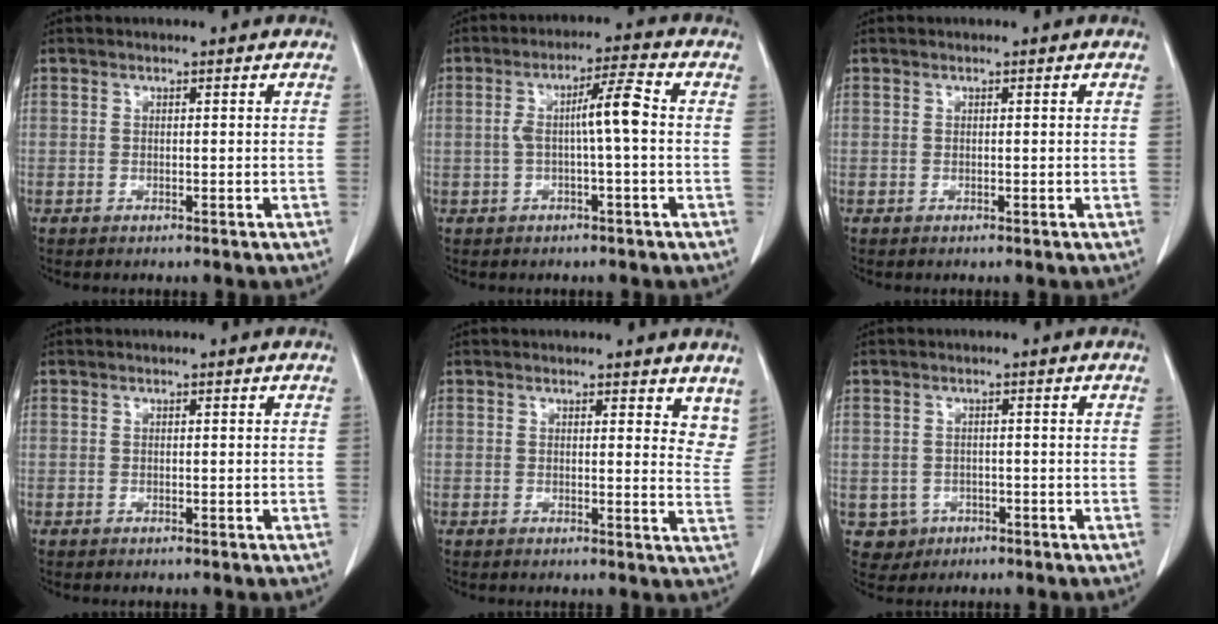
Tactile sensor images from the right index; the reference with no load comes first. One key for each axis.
{"total": 6.1, "fx": -0.1, "fy": 0.4, "fz": 6.0, "tx": -0.105, "ty": 0.020, "tz": -0.001}
{"total": 0.0}
{"total": 0.0}
{"total": 6.2, "fx": 5.4, "fy": 2.0, "fz": 2.4, "tx": -0.006, "ty": -0.026, "tz": 0.044}
{"total": 4.0, "fx": -1.4, "fy": 3.8, "fz": 0.3, "tx": -0.004, "ty": 0.008, "tz": -0.012}